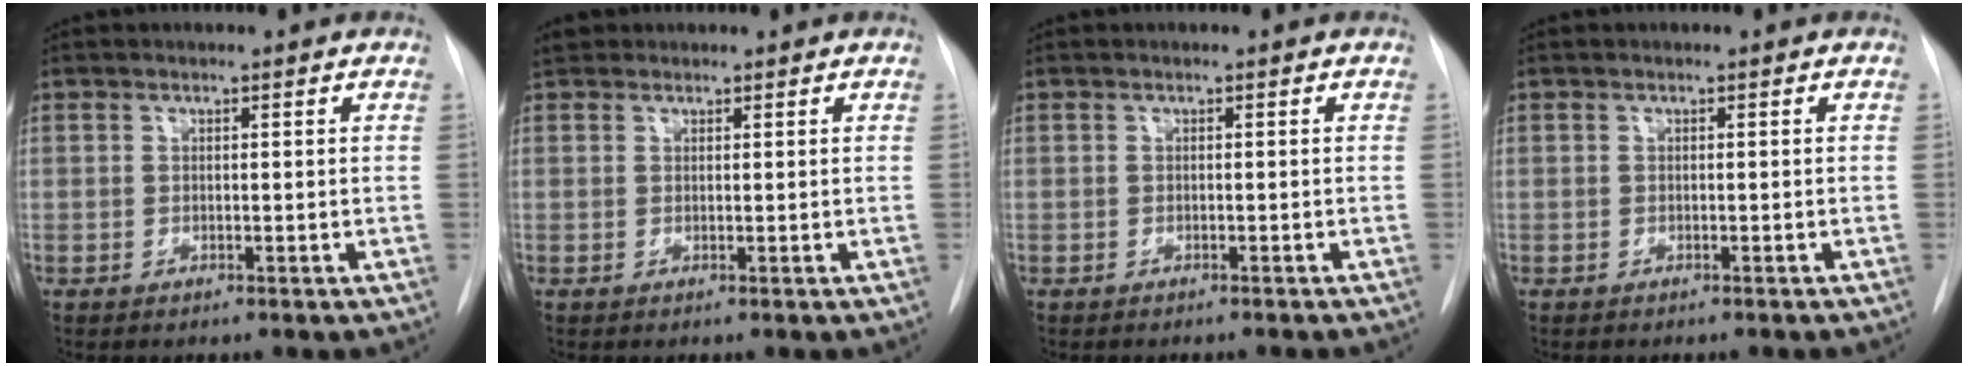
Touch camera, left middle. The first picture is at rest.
{"total": 2.2, "force": [1.6, 1.4, 0.3], "torque": [-0.006, 0.017, 0.027]}
{"total": 2.3, "force": [-2.2, 0.1, 0.8], "torque": [-0.012, -0.002, -0.025]}
{"total": 1.0, "force": [-0.9, 0.1, 0.4], "torque": [-0.007, -0.001, -0.012]}